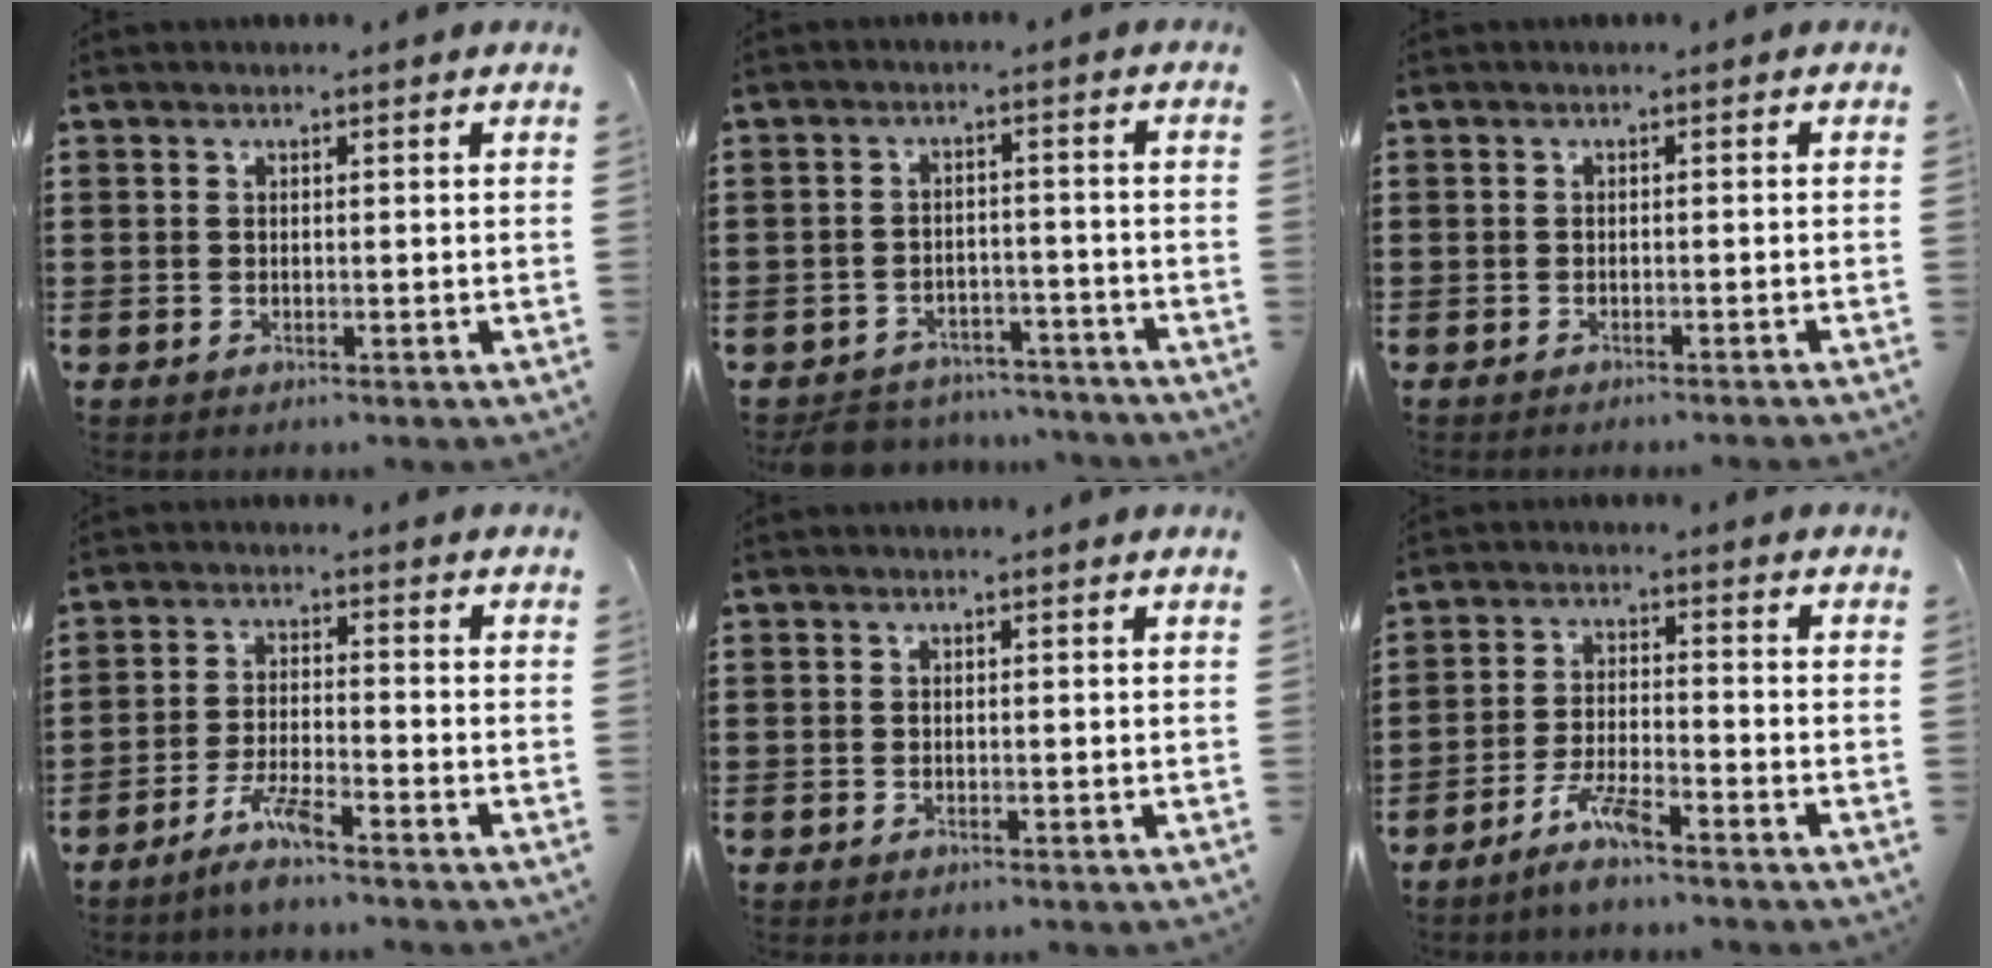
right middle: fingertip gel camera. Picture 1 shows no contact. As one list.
[{"total": 4.7, "force": [-4.6, 1.1, 0.2], "torque": [-0.012, 0.009, -0.096]}, {"total": 0.7, "force": [-0.6, -0.2, 0.2], "torque": [-0.004, -0.001, -0.013]}, {"total": 5.0, "force": [-3.9, 0.4, 3.1], "torque": [-0.072, -0.004, -0.074]}, {"total": 0.0}, {"total": 5.3, "force": [-4.2, 0.6, 3.2], "torque": [-0.074, -0.002, -0.080]}]